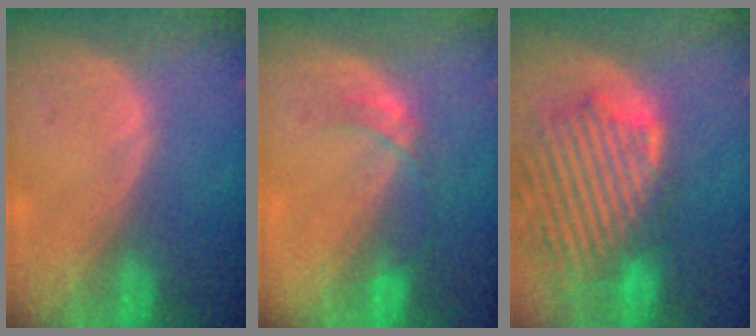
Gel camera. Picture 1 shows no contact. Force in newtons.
{"total": 3.0, "press": 2.7, "slide": 1.3}
{"total": 13.8, "press": 11.8, "slide": 7.2}